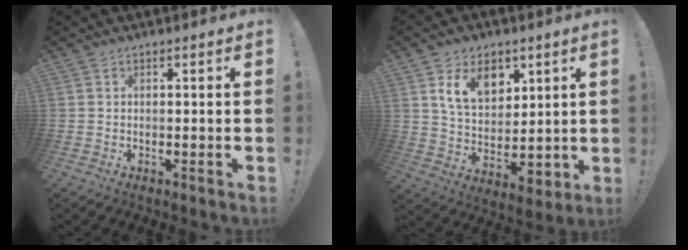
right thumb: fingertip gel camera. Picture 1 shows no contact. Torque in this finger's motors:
{"motor_torque": [0.44, 1.51, 0.09, 0.19, 0.12]}